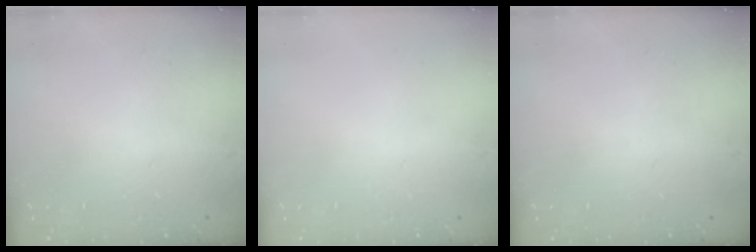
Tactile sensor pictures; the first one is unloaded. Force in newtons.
{"total": 0.0}
{"total": 0.0}